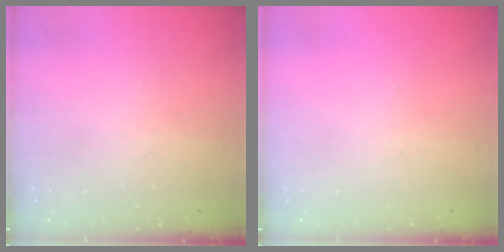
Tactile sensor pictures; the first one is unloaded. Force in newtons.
{"total": 0.0}